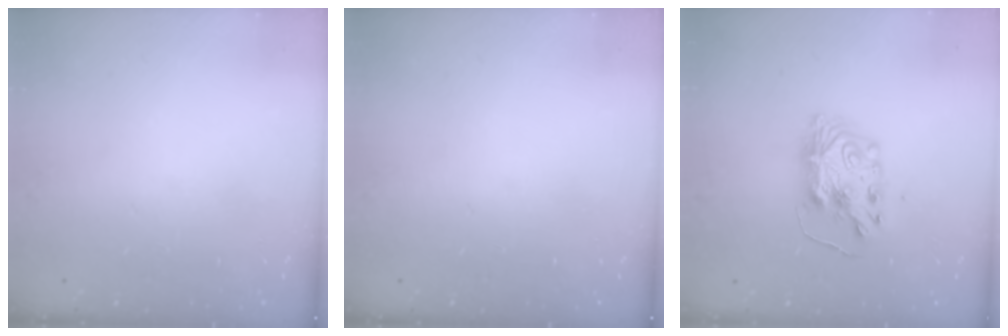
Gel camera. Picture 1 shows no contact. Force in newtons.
{"total": 0.0}
{"total": 9.1, "press": 9.0, "slide": 0.9}